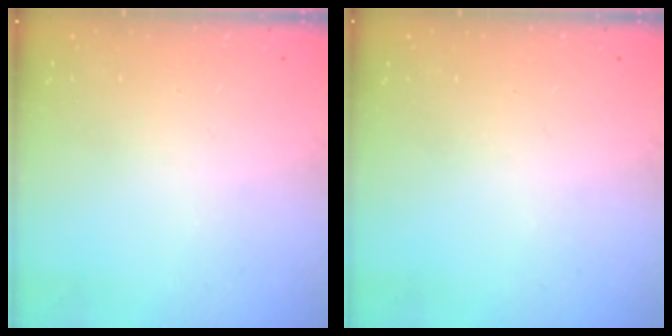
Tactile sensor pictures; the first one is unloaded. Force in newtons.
{"total": 0.0}